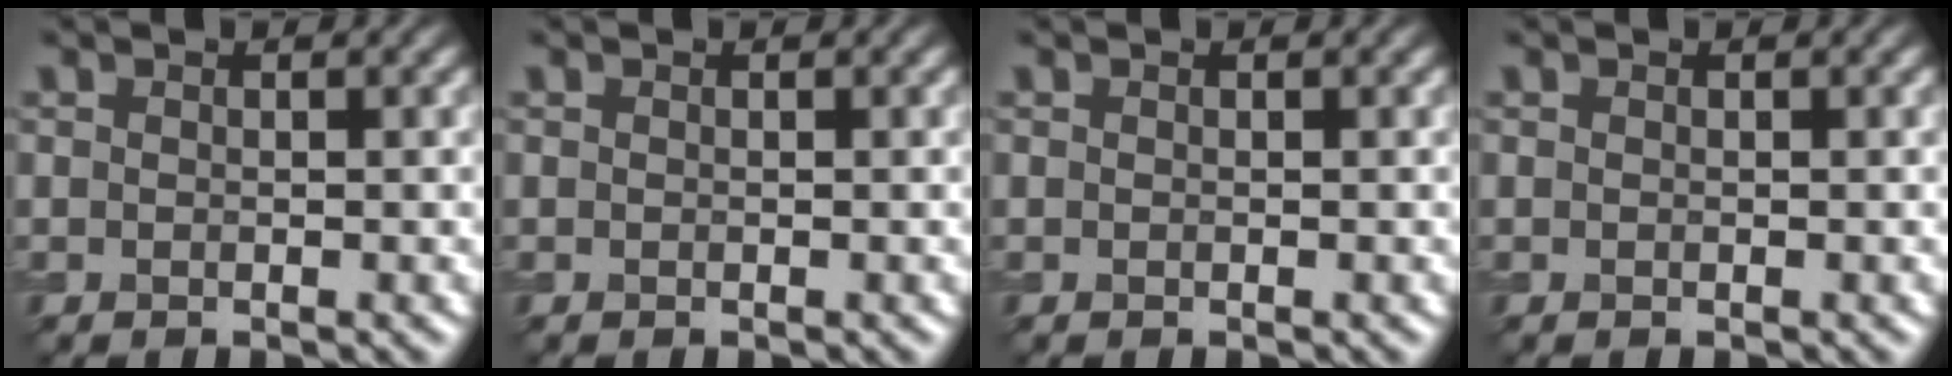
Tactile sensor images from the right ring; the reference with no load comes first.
{"total": 0.0}
{"total": 0.0}
{"total": 0.0}